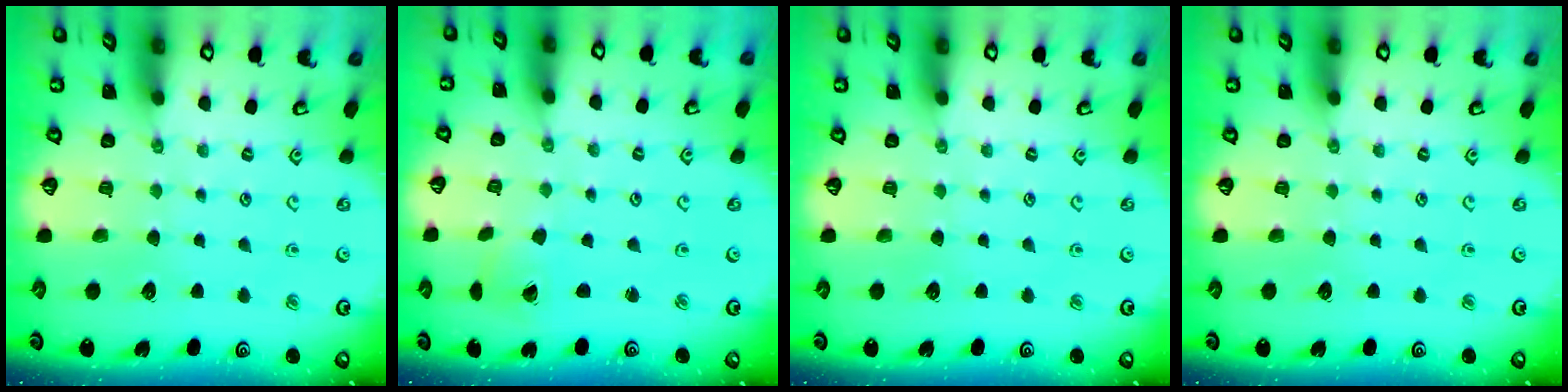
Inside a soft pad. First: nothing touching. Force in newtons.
{"total": 1.8, "press": 1.8, "slide": 0.1}
{"total": 0.0}
{"total": 0.0}